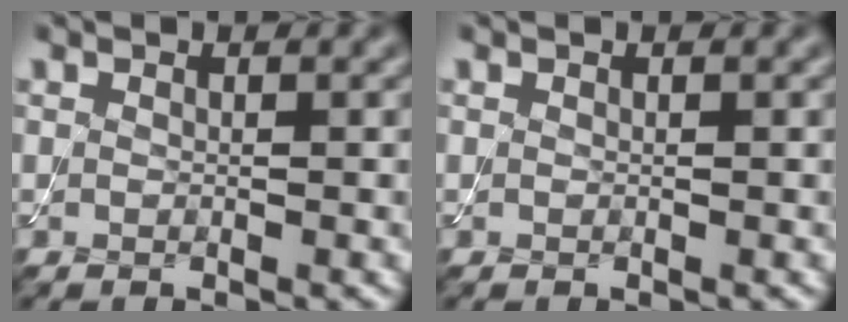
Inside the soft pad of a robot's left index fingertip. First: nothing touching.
{"total": 0.0}